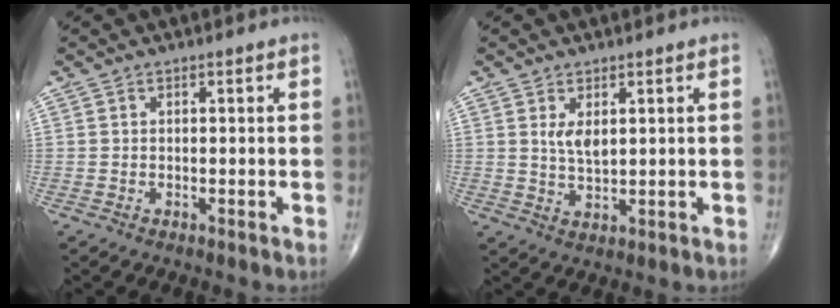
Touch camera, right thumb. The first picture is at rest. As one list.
[{"total": 3.6, "force": [1.3, 1.7, 2.9], "torque": [-0.049, -0.016, 0.029]}]